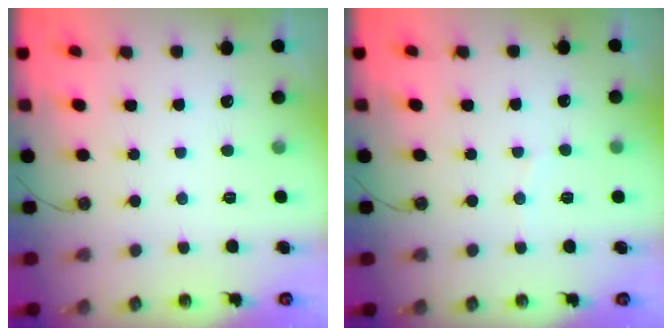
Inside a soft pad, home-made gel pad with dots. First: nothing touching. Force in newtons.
{"total": 3.0, "press": 3.0, "slide": 0.3}